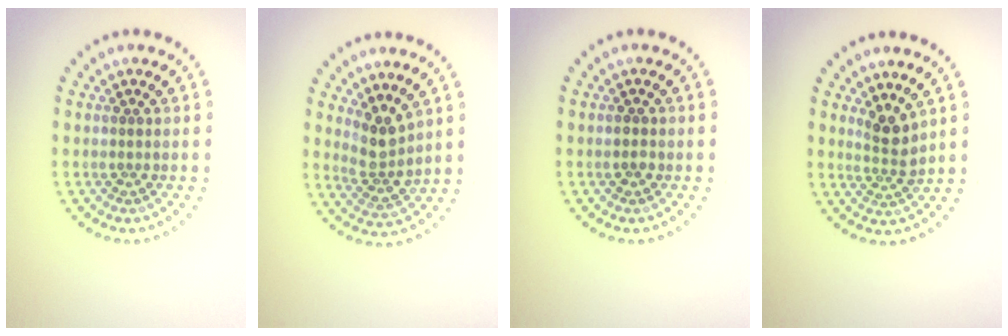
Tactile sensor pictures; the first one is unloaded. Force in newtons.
{"total": 2.9, "press": 2.3, "slide": 1.8}
{"total": 1.0, "press": 1.0, "slide": 0.1}
{"total": 2.3, "press": 1.7, "slide": 1.5}